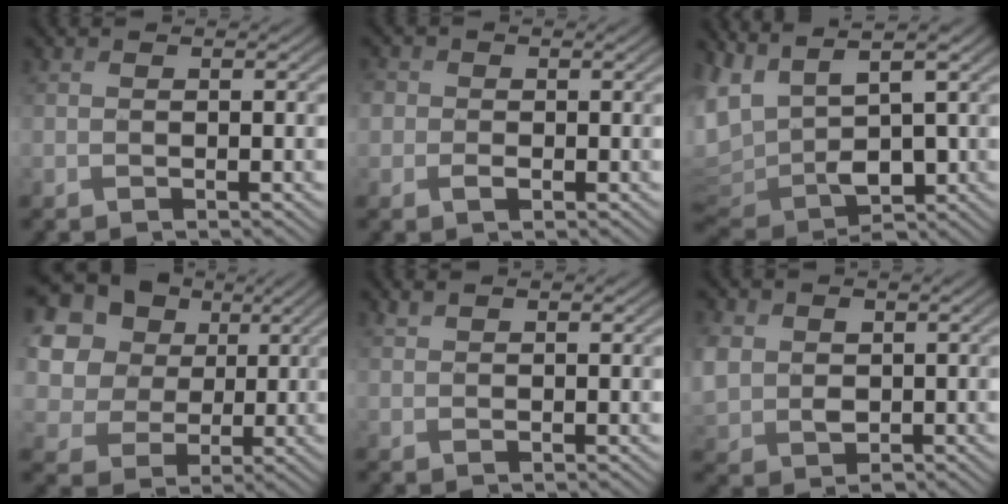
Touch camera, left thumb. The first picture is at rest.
{"total": 2.7, "force": [-0.3, 2.4, 1.3], "torque": [-0.026, 0.000, -0.014]}
{"total": 9.2, "force": [3.1, 5.3, 6.8], "torque": [-0.174, -0.008, 0.070]}
{"total": 16.9, "force": [7.0, 13.6, 7.2], "torque": [-0.249, 0.032, 0.162]}
{"total": 1.4, "force": [1.2, 0.4, 0.5], "torque": [-0.015, 0.002, 0.026]}
{"total": 5.4, "force": [1.5, 4.3, 2.9], "torque": [-0.100, -0.007, 0.032]}